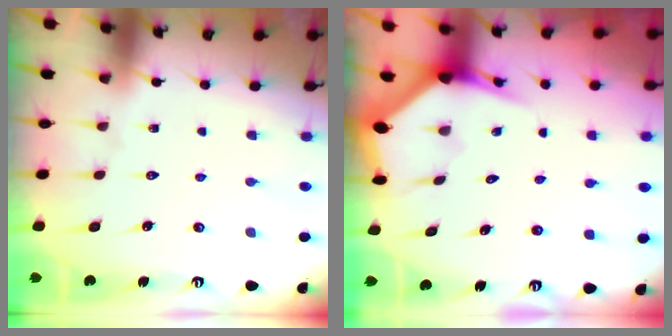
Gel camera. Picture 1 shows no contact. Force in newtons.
{"total": 3.7, "press": 3.7, "slide": 0.5}